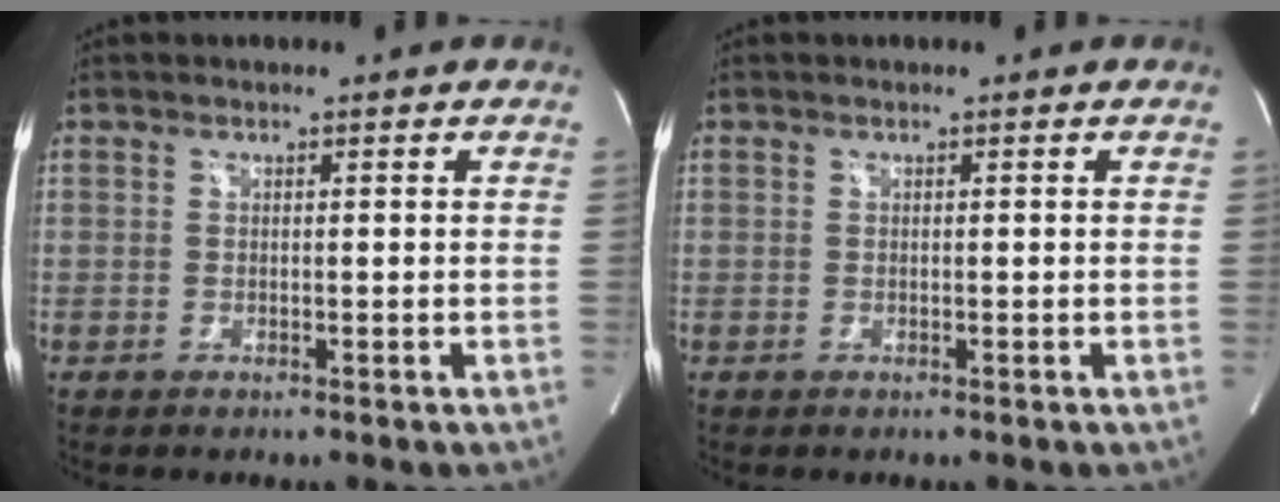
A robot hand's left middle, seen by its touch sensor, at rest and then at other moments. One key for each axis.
{"total": 0.0}